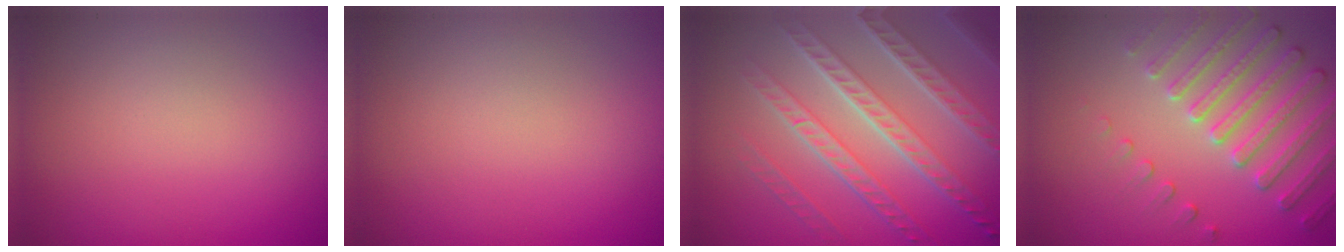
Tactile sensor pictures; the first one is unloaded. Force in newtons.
{"total": 0.0}
{"total": 7.6, "press": 5.3, "slide": 5.5}
{"total": 4.6, "press": 4.2, "slide": 1.9}